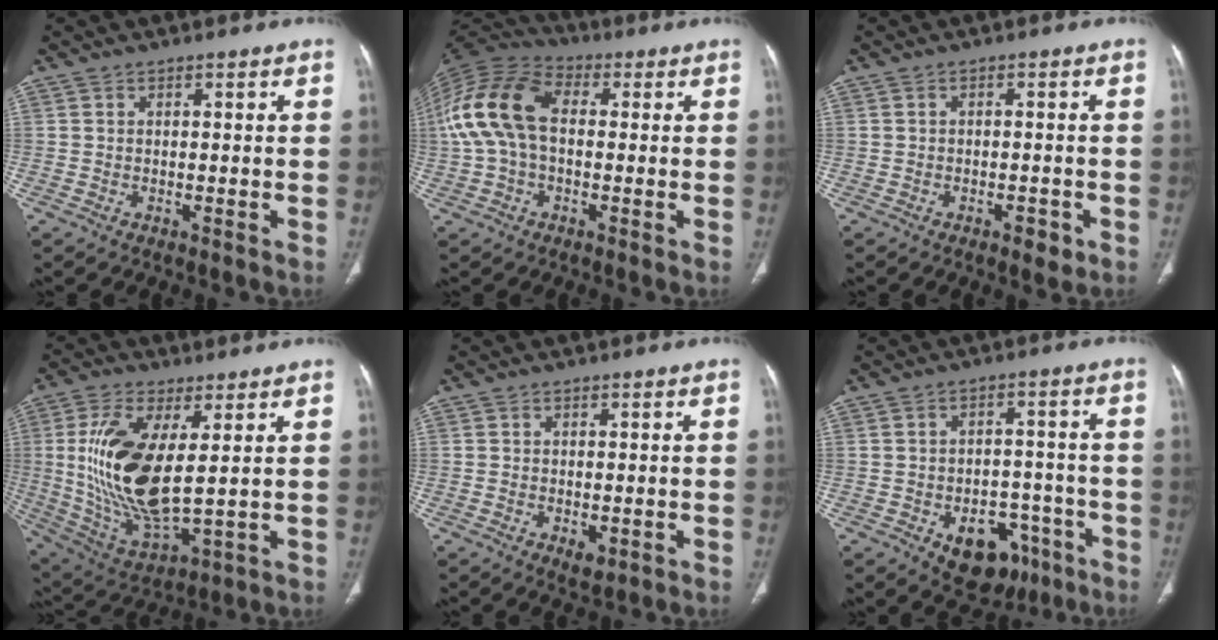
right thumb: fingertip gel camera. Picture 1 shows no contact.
{"total": 14.9, "force": [0.9, 9.4, 11.6], "torque": [-0.243, 0.038, 0.007]}
{"total": 2.6, "force": [-1.4, 1.2, 1.9], "torque": [-0.022, 0.005, -0.017]}
{"total": 18.3, "force": [2.6, 7.5, 16.4], "torque": [-0.335, -0.025, 0.062]}
{"total": 2.4, "force": [-0.7, 1.4, 1.8], "torque": [-0.027, -0.003, -0.006]}
{"total": 11.5, "force": [-5.7, 7.7, 6.4], "torque": [-0.049, 0.039, -0.068]}